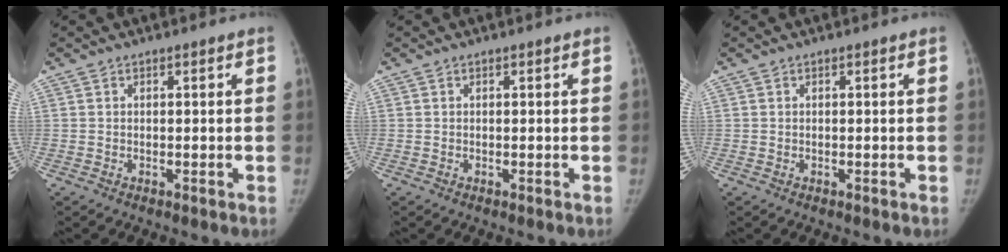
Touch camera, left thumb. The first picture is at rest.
{"total": 0.0}
{"total": 0.0}